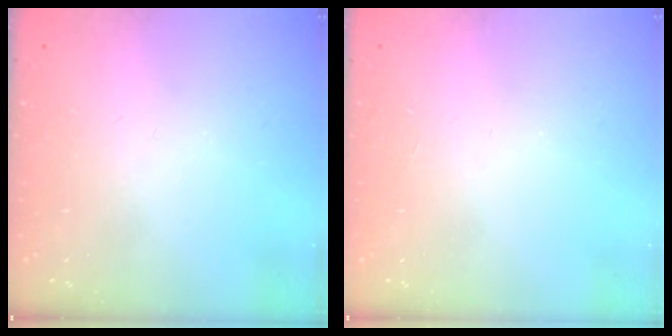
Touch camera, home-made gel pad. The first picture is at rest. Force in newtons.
{"total": 0.0}